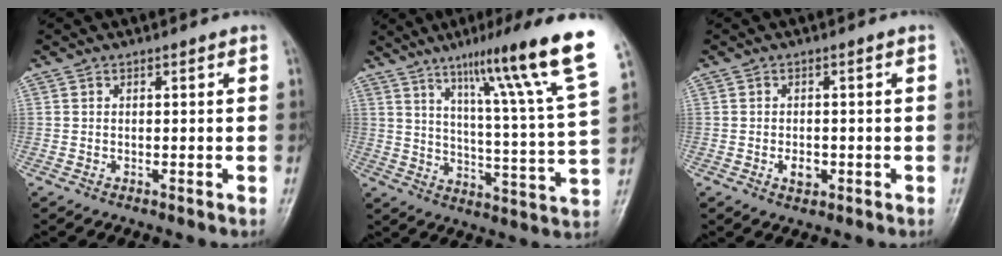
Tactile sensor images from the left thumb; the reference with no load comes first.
{"total": 19.5, "force": [12.4, 0.9, 15.0], "torque": [-0.203, -0.054, 0.174]}
{"total": 2.6, "force": [-0.8, 1.7, 1.9], "torque": [-0.025, 0.002, -0.010]}